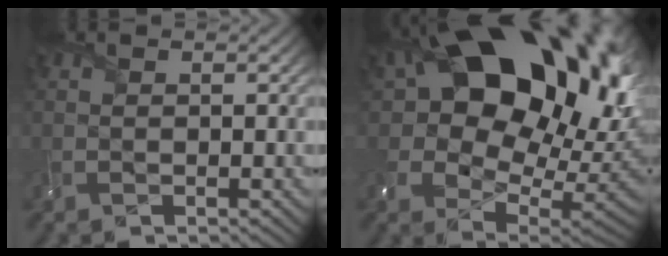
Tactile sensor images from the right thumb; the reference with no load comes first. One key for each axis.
{"total": 23.0, "fx": 8.5, "fy": 15.5, "fz": 14.7, "tx": -0.260, "ty": 0.009, "tz": 0.171}